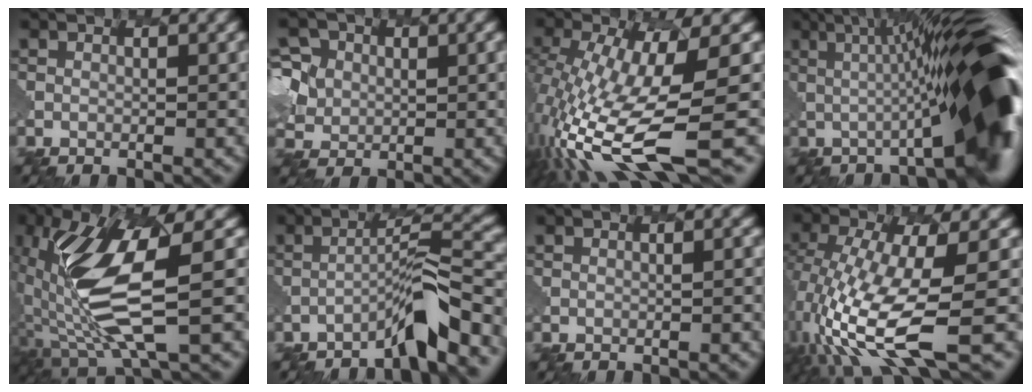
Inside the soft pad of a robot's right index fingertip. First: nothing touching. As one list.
[{"total": 7.4, "force": [2.8, 6.8, 1.3], "torque": [-0.063, 0.043, -0.002]}, {"total": 7.5, "force": [-3.3, 0.7, 6.7], "torque": [-0.189, -0.002, -0.075]}, {"total": 10.5, "force": [1.5, 0.3, 10.4], "torque": [-0.113, 0.046, -0.011]}, {"total": 7.7, "force": [0.6, 2.5, 7.3], "torque": [-0.186, -0.009, -0.005]}, {"total": 4.0, "force": [-3.6, -1.2, 1.3], "torque": [-0.045, 0.036, -0.094]}, {"total": 1.3, "force": [-0.2, 0.4, 1.2], "torque": [-0.002, 0.005, 0.003]}, {"total": 7.6, "force": [-3.1, 1.6, 6.7], "torque": [-0.193, -0.006, -0.066]}]